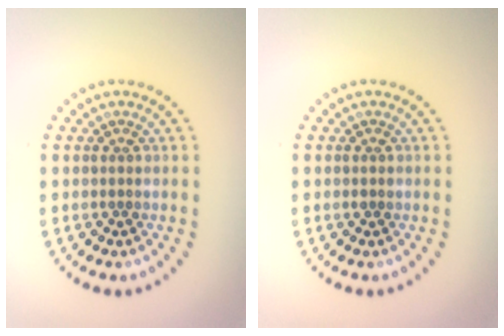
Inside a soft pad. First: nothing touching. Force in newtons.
{"total": 0.7, "press": 0.7, "slide": 0.1}